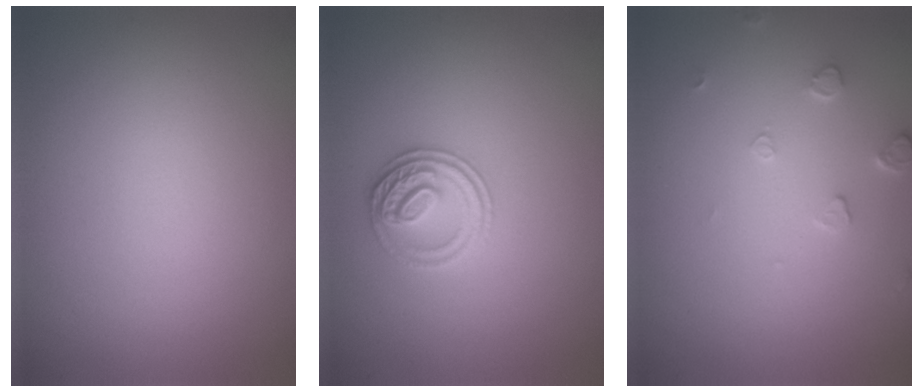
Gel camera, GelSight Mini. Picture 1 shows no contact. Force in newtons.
{"total": 2.7, "press": 2.6, "slide": 0.5}
{"total": 1.5, "press": 1.5, "slide": 0.3}